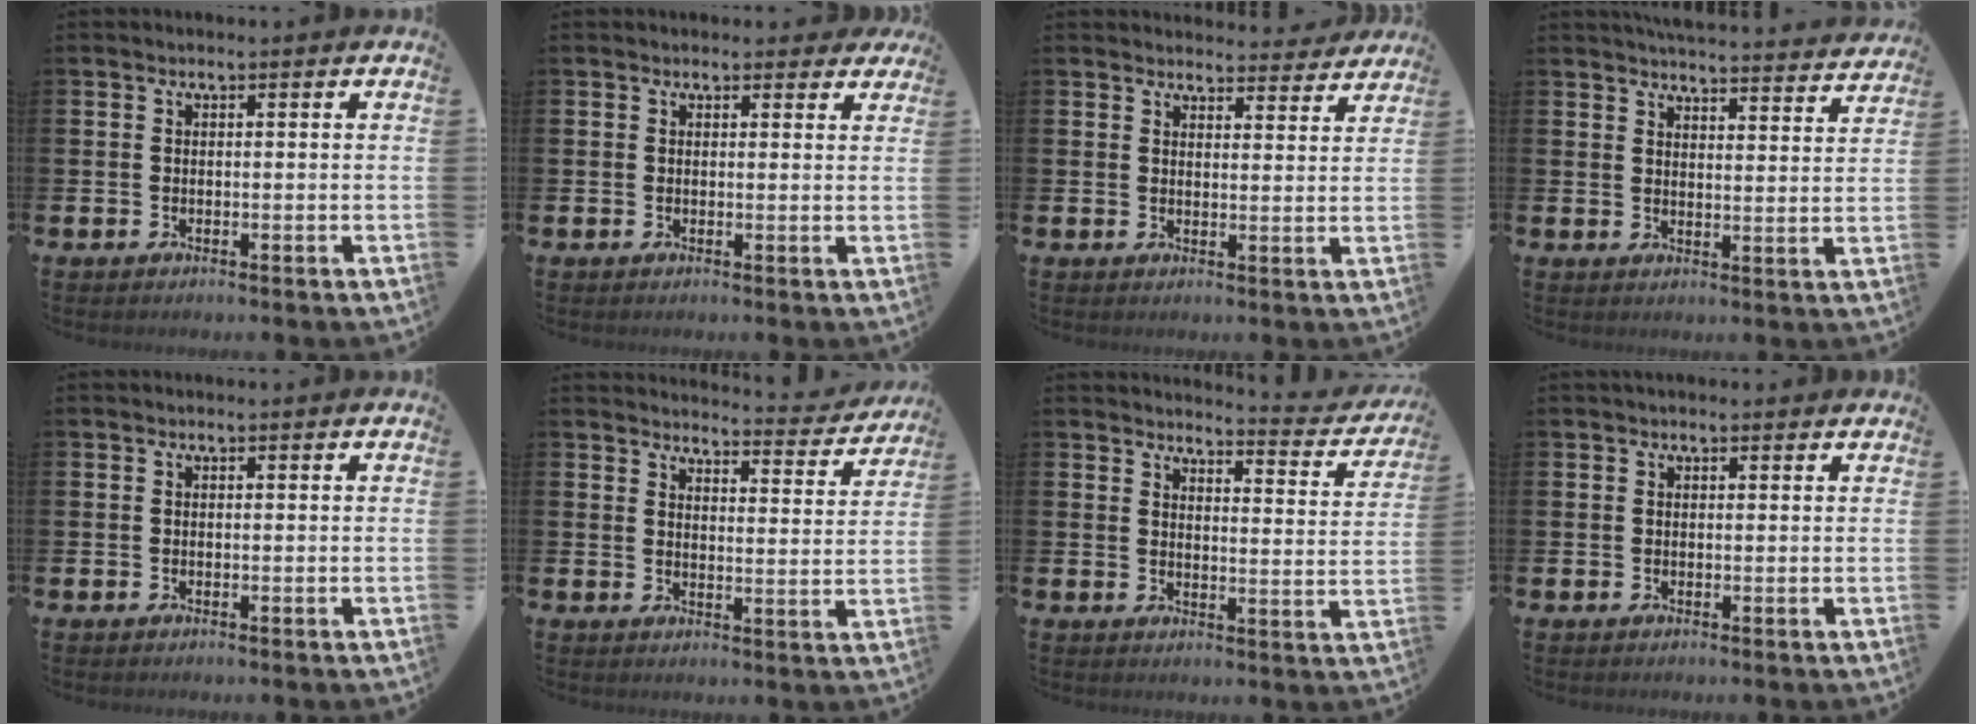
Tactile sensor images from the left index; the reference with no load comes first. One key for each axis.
{"total": 1.3, "fx": 1.0, "fy": 0.7, "fz": 0.2, "tx": 0.008, "ty": 0.003, "tz": 0.016}
{"total": 3.8, "fx": 3.7, "fy": 0.6, "fz": 0.0, "tx": 0.006, "ty": -0.026, "tz": 0.065}
{"total": 4.9, "fx": 4.9, "fy": 0.2, "fz": 0.4, "tx": -0.009, "ty": -0.038, "tz": 0.085}
{"total": 0.0}
{"total": 4.1, "fx": 4.0, "fy": 0.5, "fz": 0.5, "tx": -0.001, "ty": -0.040, "tz": 0.061}
{"total": 3.4, "fx": 3.3, "fy": 0.3, "fz": 0.7, "tx": -0.012, "ty": -0.036, "tz": 0.048}
{"total": 0.7, "fx": 0.5, "fy": 0.3, "fz": 0.2, "tx": 0.007, "ty": 0.000, "tz": 0.007}